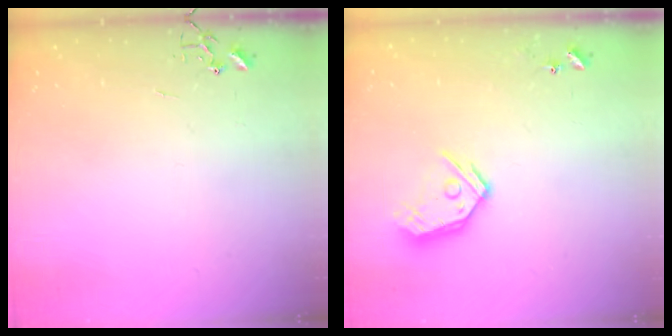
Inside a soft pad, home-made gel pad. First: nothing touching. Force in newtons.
{"total": 13.2, "press": 13.1, "slide": 1.6}